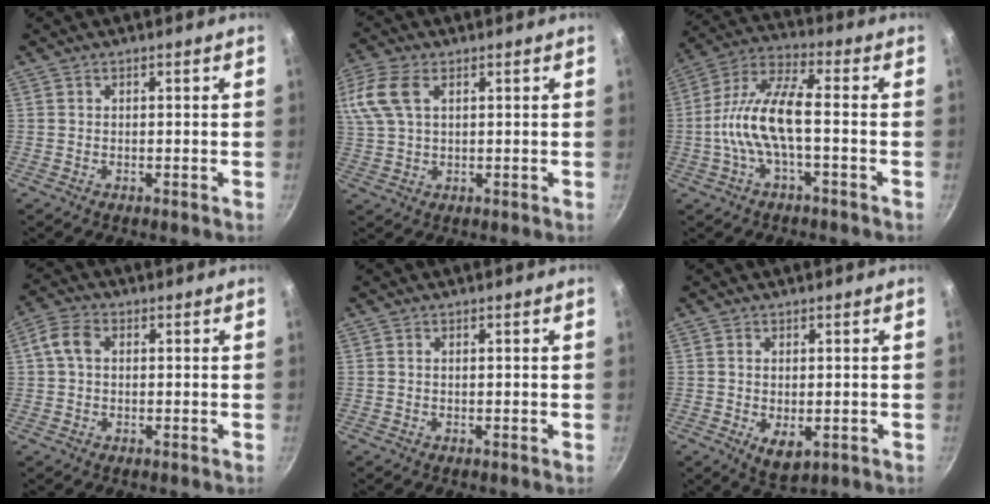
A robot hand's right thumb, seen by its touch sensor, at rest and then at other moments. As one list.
[{"total": 9.3, "force": [3.3, 5.3, 6.9], "torque": [-0.153, 0.017, 0.063]}, {"total": 11.9, "force": [-2.1, 4.2, 10.9], "torque": [-0.225, 0.034, -0.055]}, {"total": 4.9, "force": [0.7, 3.5, 3.3], "torque": [-0.062, 0.013, 0.004]}, {"total": 0.0}, {"total": 4.6, "force": [-0.8, 2.5, 3.8], "torque": [-0.062, -0.019, -0.005]}]